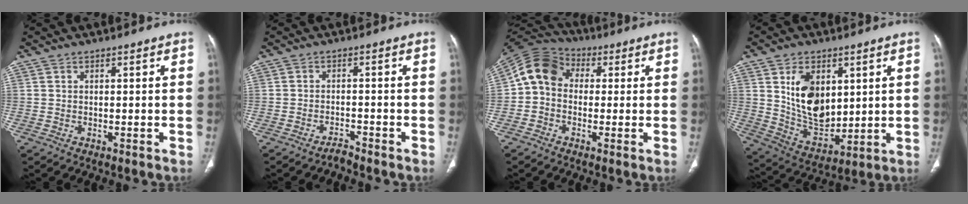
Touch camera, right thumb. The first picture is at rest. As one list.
[{"total": 1.7, "force": [-1.7, -0.1, -0.1], "torque": [0.001, 0.007, -0.029]}, {"total": 9.7, "force": [0.5, 7.9, 5.6], "torque": [-0.096, 0.032, -0.010]}, {"total": 14.1, "force": [3.9, 9.1, 10.0], "torque": [-0.135, -0.029, 0.090]}]